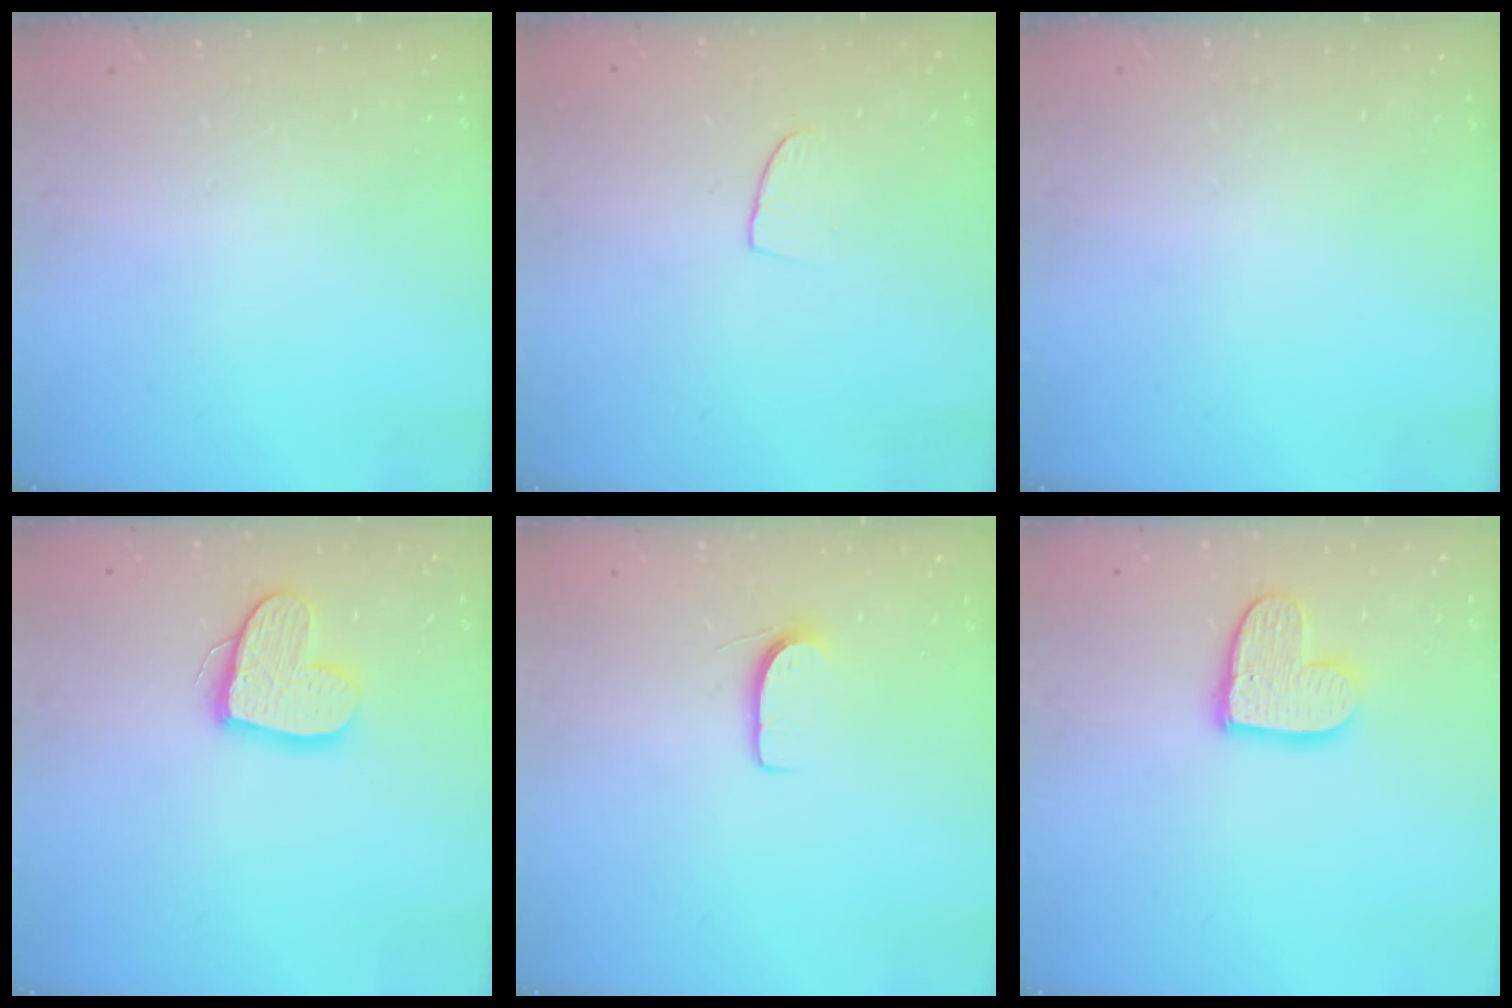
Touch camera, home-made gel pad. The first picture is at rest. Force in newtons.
{"total": 5.8, "press": 5.8, "slide": 0.4}
{"total": 0.0}
{"total": 13.7, "press": 13.6, "slide": 1.1}
{"total": 6.2, "press": 6.2, "slide": 0.6}
{"total": 12.1, "press": 12.0, "slide": 0.9}